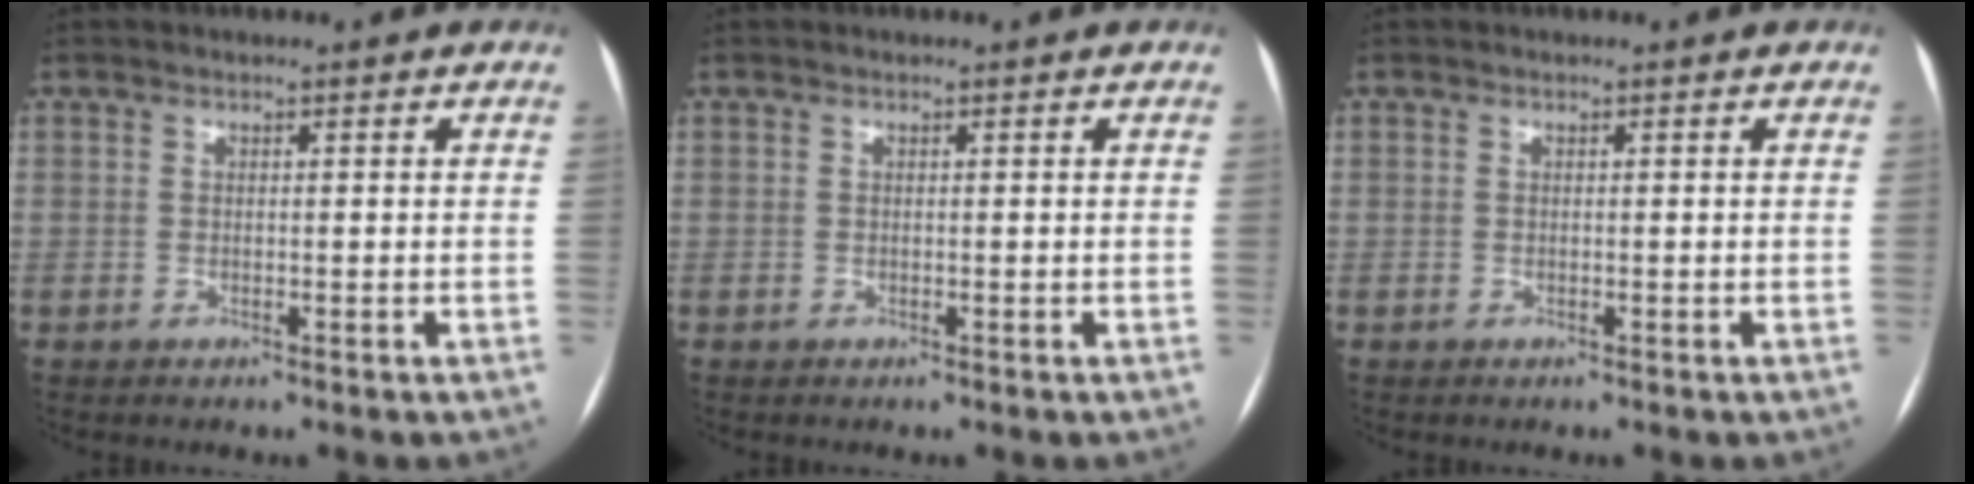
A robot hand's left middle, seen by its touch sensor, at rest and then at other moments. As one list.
[{"total": 0.0}, {"total": 0.0}]